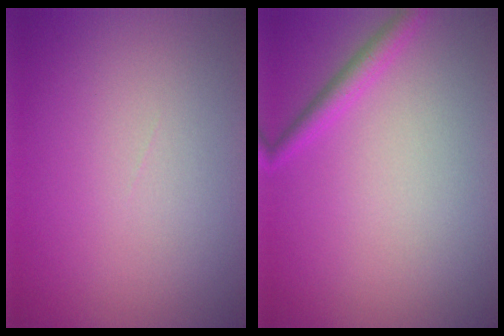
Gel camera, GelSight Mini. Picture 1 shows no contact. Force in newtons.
{"total": 1.8, "press": 1.8, "slide": 0.0}